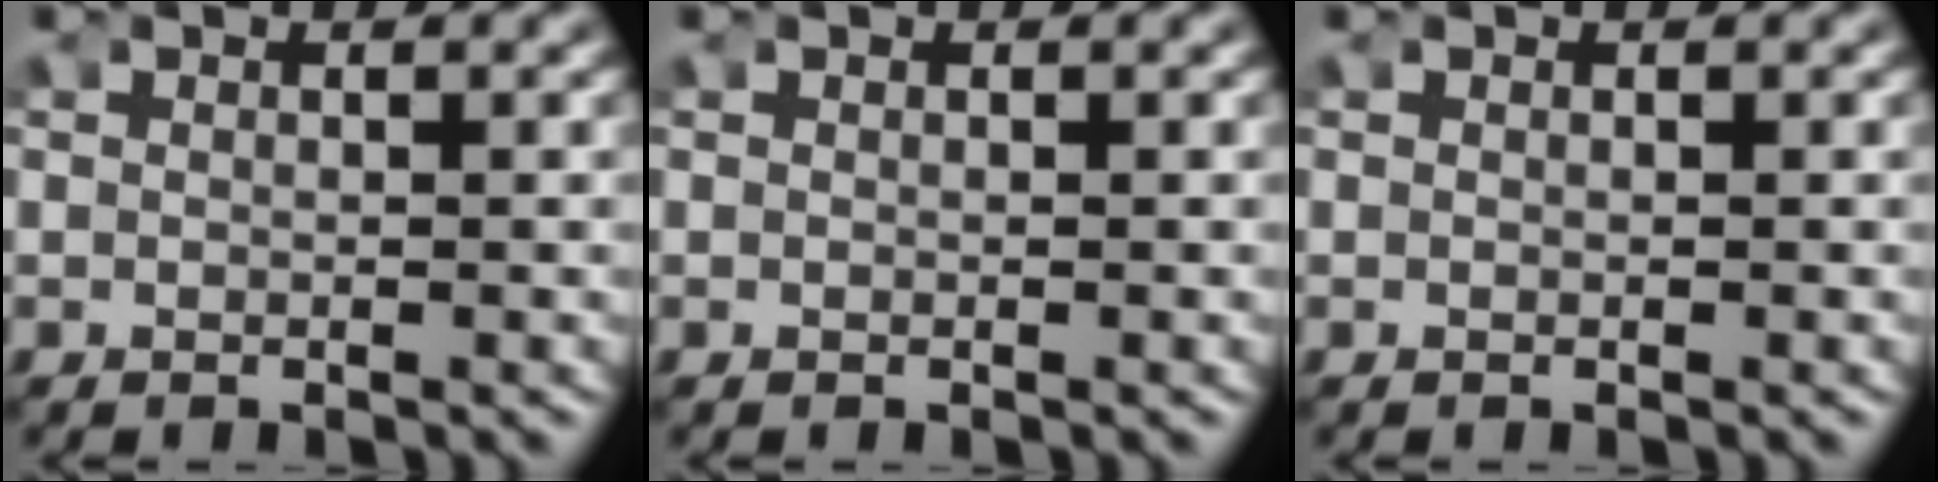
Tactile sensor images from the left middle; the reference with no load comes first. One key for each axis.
{"total": 0.0}
{"total": 0.0}